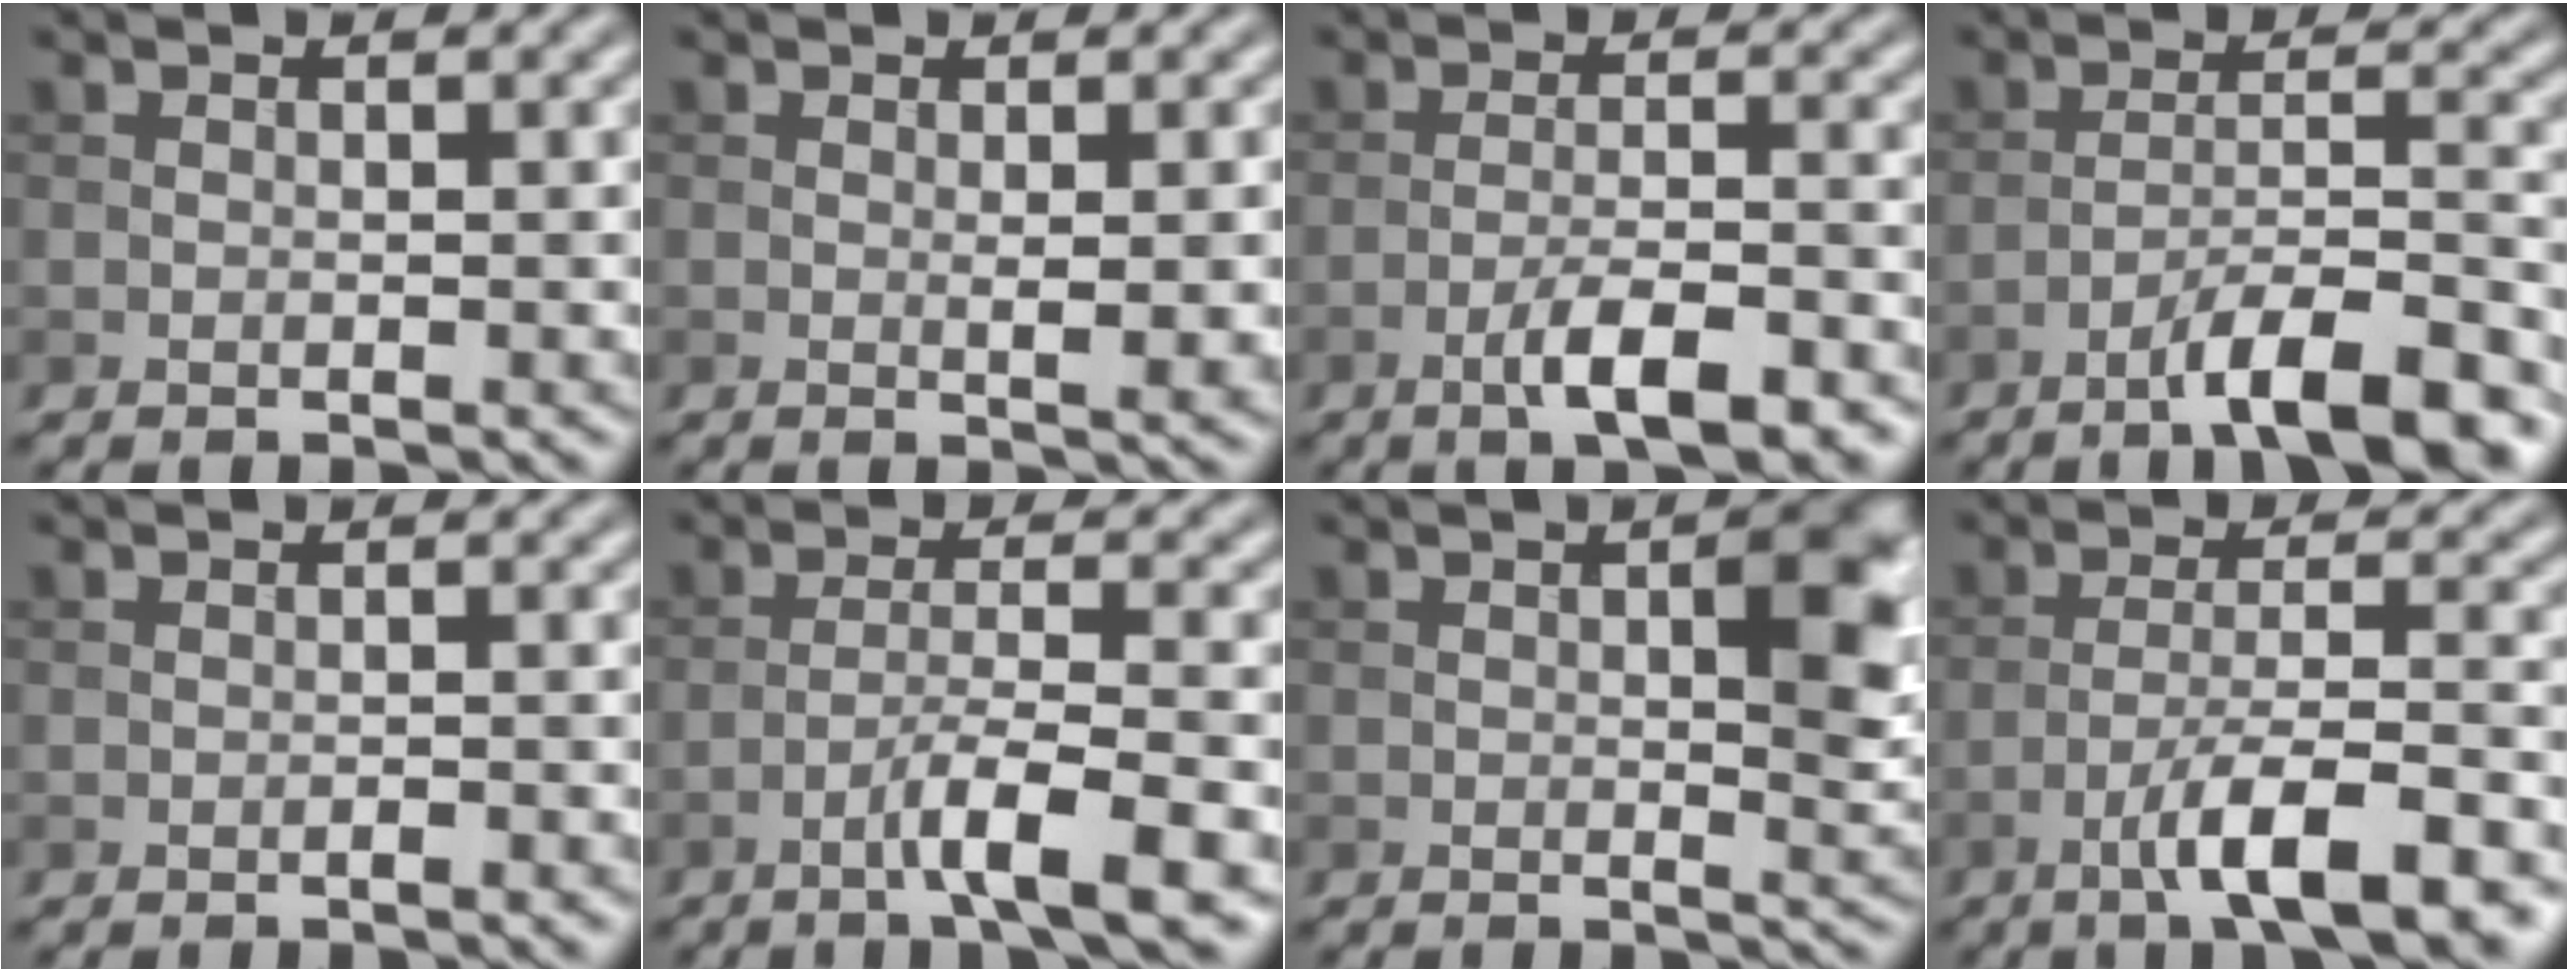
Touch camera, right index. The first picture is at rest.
{"total": 2.4, "force": [0.0, 0.5, 2.4], "torque": [-0.035, -0.005, 0.003]}
{"total": 5.5, "force": [-3.1, 1.2, 4.3], "torque": [-0.075, 0.003, -0.051]}
{"total": 8.8, "force": [-6.1, 1.5, 6.1], "torque": [-0.089, 0.018, -0.099]}
{"total": 0.8, "force": [-0.4, 0.1, 0.7], "torque": [-0.011, 0.000, -0.007]}
{"total": 5.6, "force": [-3.0, 0.6, 4.6], "torque": [-0.074, 0.007, -0.056]}
{"total": 4.8, "force": [0.7, 1.6, 4.5], "torque": [-0.060, 0.001, 0.010]}
{"total": 9.2, "force": [-5.3, 1.8, 7.2], "torque": [-0.113, 0.010, -0.086]}